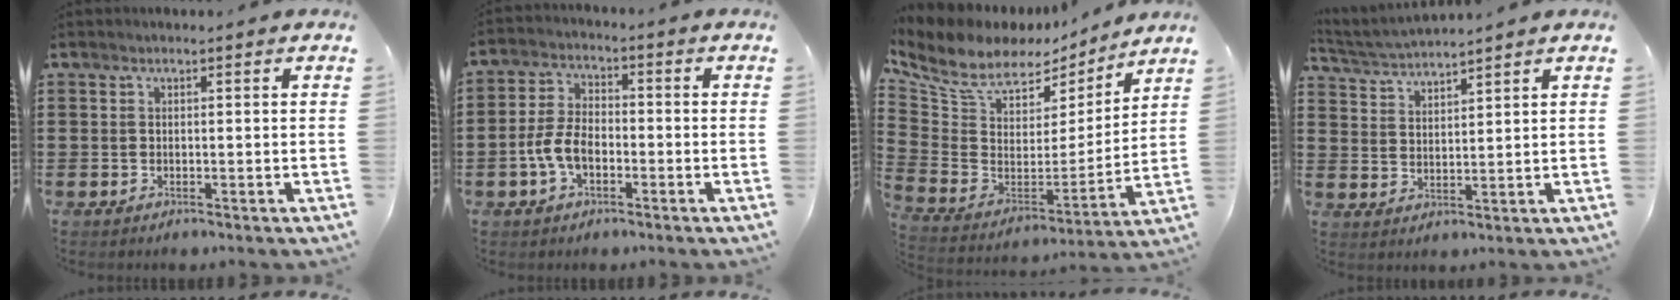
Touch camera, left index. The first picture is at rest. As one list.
[{"total": 6.1, "force": [-2.2, 3.3, 4.6], "torque": [-0.114, -0.001, -0.049]}, {"total": 8.6, "force": [6.2, 4.4, 4.0], "torque": [-0.113, -0.036, 0.111]}, {"total": 3.2, "force": [3.2, -0.3, 0.4], "torque": [-0.021, -0.015, 0.056]}]